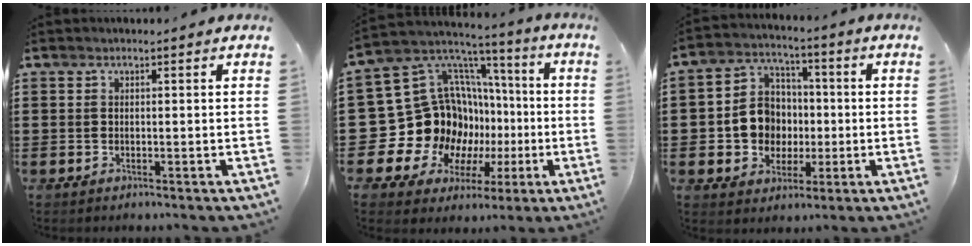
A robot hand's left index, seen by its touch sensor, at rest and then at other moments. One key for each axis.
{"total": 18.3, "fx": -2.0, "fy": 16.2, "fz": 8.2, "tx": -0.197, "ty": -0.043, "tz": 0.020}
{"total": 8.3, "fx": -0.6, "fy": 7.8, "fz": 2.9, "tx": -0.077, "ty": 0.018, "tz": -0.007}